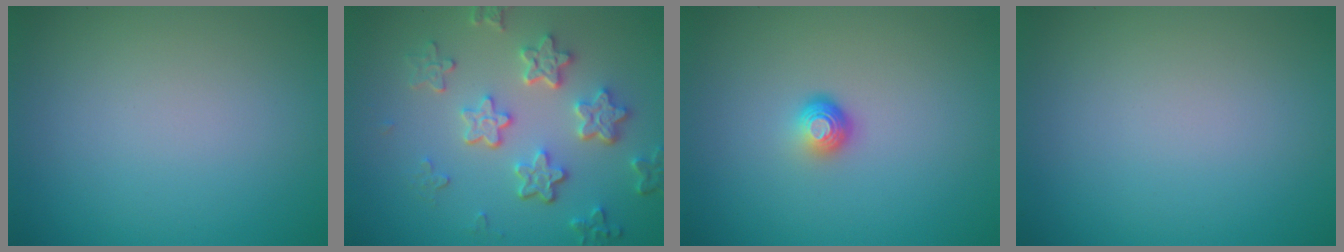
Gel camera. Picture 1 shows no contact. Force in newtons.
{"total": 5.3, "press": 4.1, "slide": 3.4}
{"total": 1.6, "press": 1.0, "slide": 1.3}
{"total": 0.0}